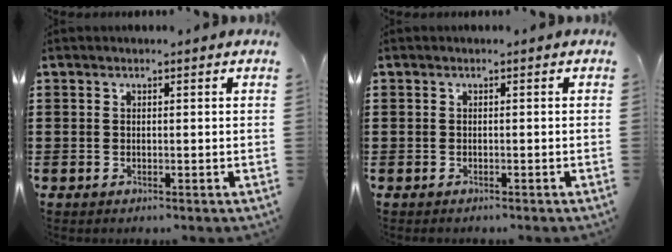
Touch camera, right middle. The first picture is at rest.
{"total": 0.6, "force": [-0.5, 0.4, -0.1], "torque": [0.001, 0.001, -0.011]}